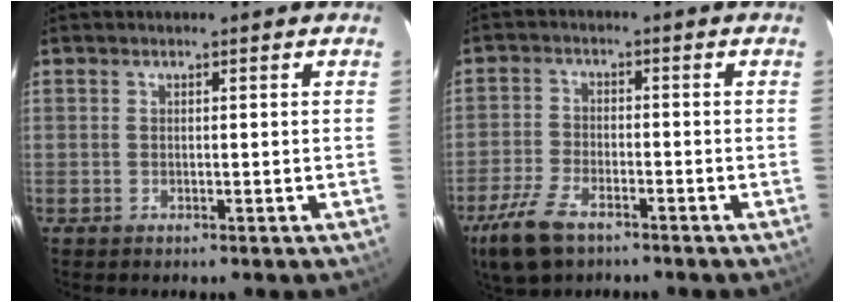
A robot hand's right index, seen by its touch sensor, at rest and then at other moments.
{"total": 9.3, "force": [-6.2, 4.3, 5.3], "torque": [-0.140, -0.013, -0.123]}